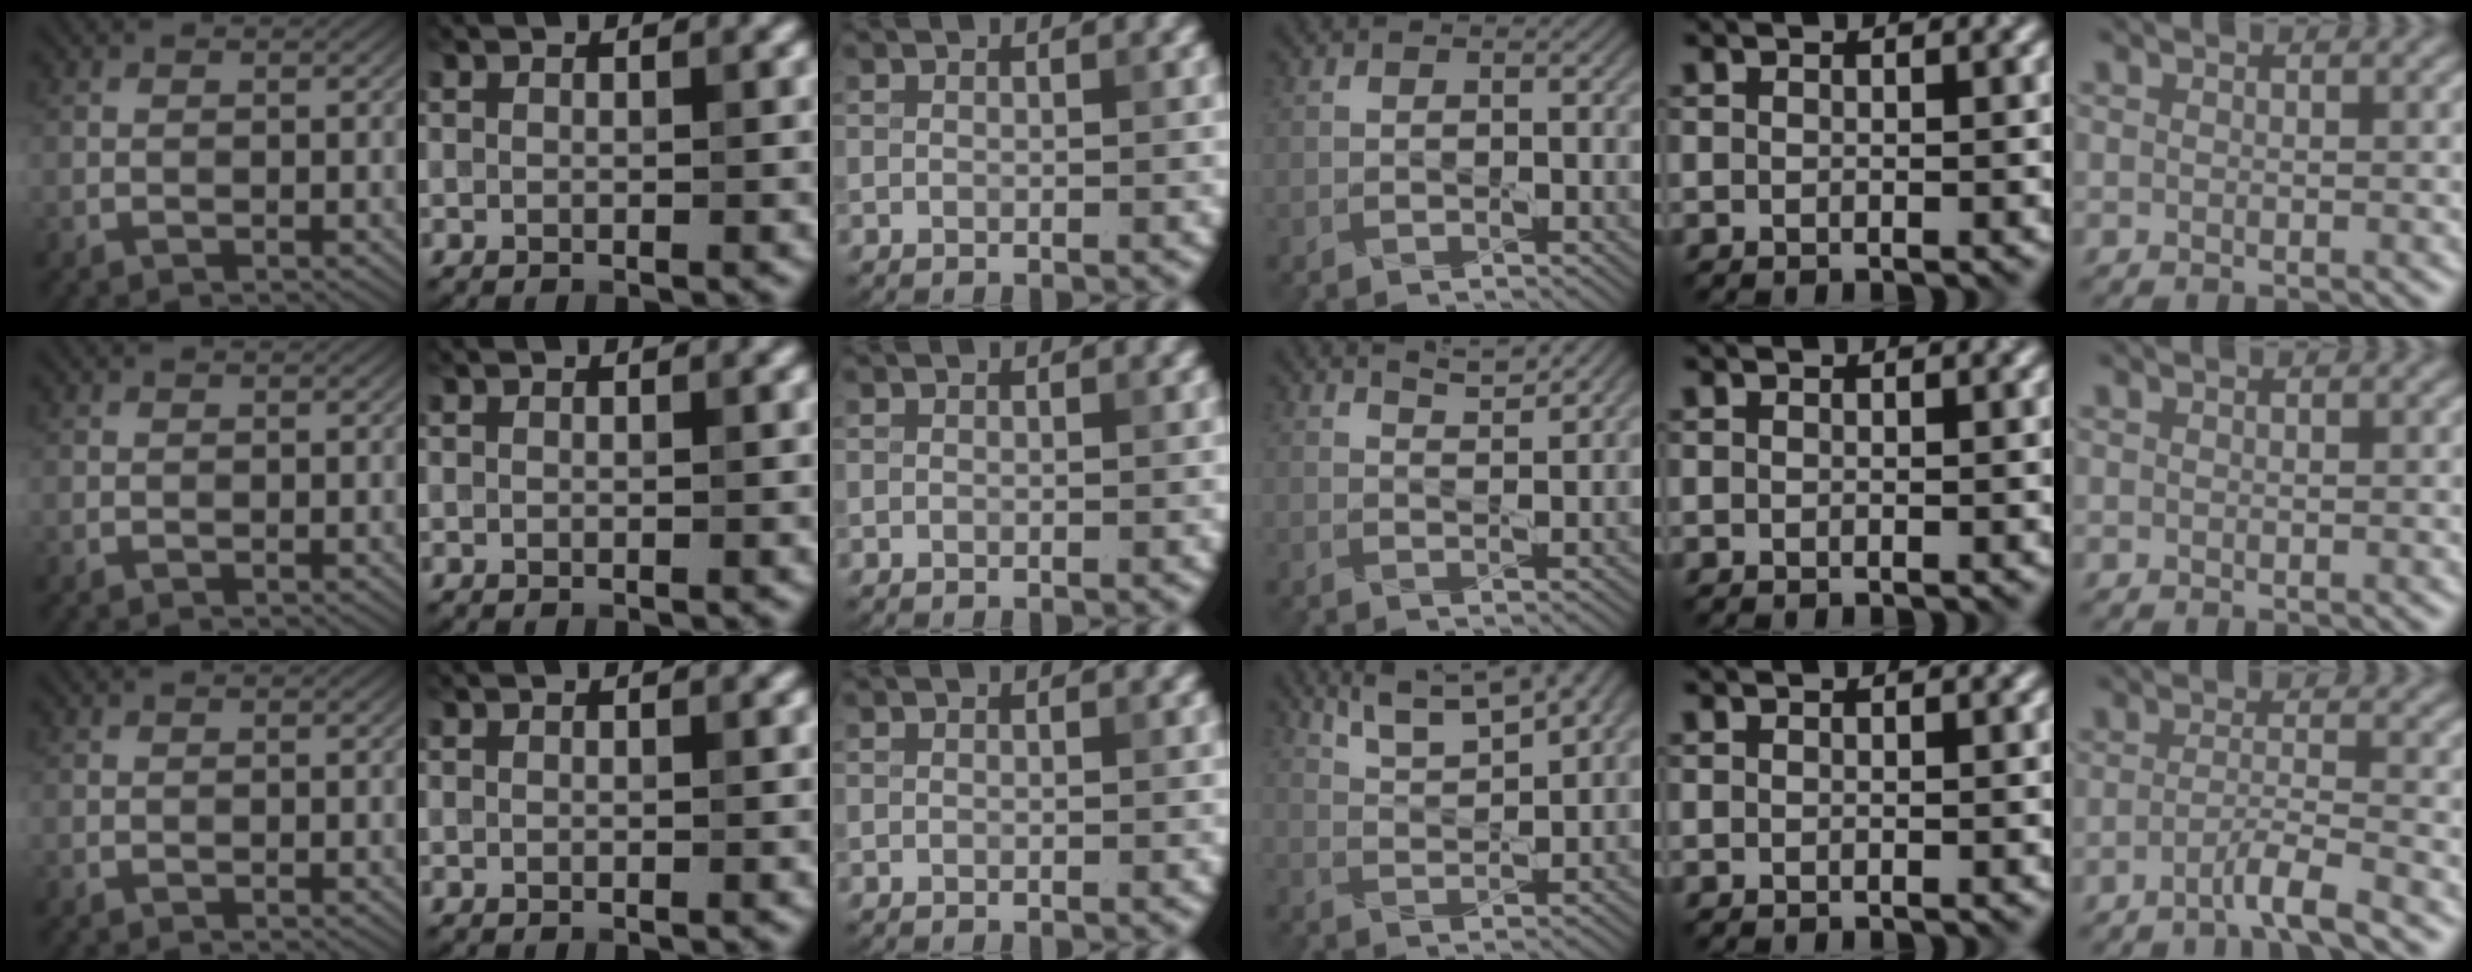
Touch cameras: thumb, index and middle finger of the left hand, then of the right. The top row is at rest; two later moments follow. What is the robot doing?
{"motion": "pour", "object": "sugar"}